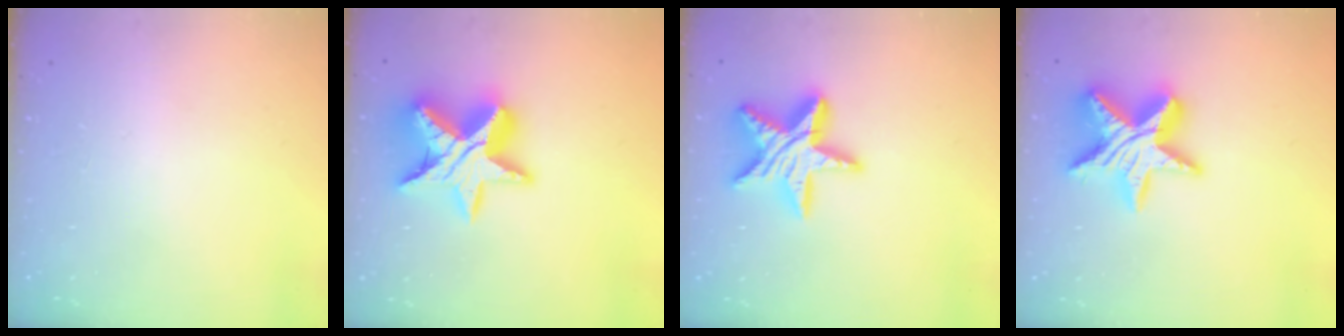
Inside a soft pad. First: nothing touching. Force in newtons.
{"total": 17.1, "press": 17.1, "slide": 1.1}
{"total": 16.9, "press": 16.8, "slide": 1.3}
{"total": 17.4, "press": 17.3, "slide": 1.4}